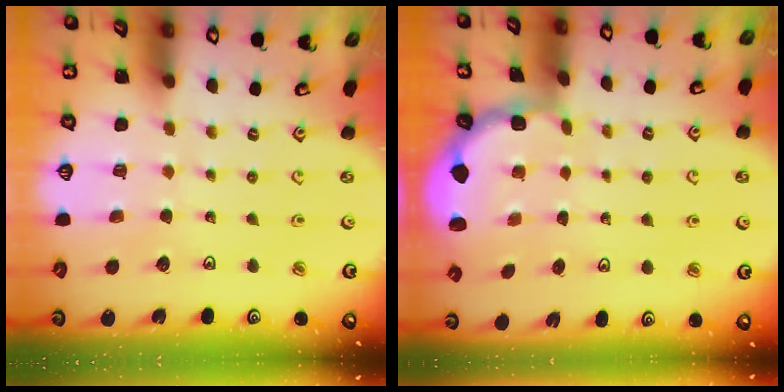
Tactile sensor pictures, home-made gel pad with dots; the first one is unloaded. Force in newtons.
{"total": 2.0, "press": 1.8, "slide": 0.7}